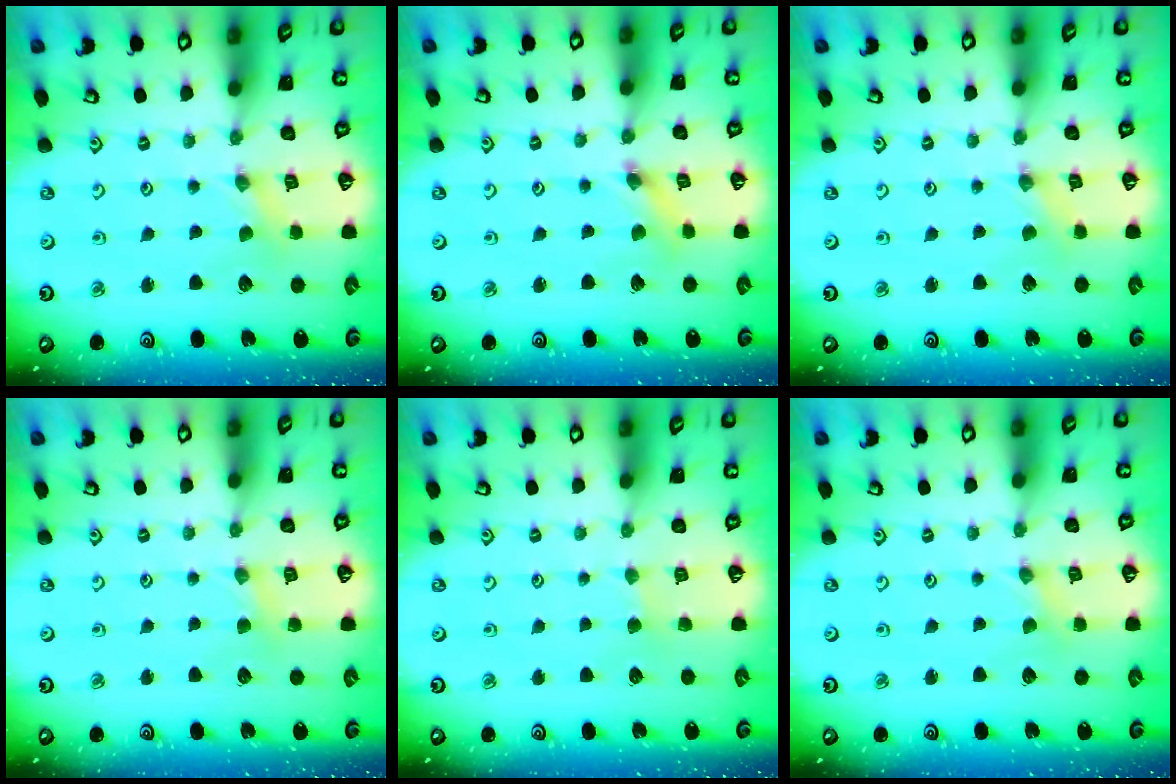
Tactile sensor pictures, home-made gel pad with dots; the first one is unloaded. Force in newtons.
{"total": 2.0, "press": 2.0, "slide": 0.1}
{"total": 0.8, "press": 0.8, "slide": 0.2}
{"total": 2.8, "press": 2.8, "slide": 0.3}
{"total": 2.0, "press": 2.0, "slide": 0.5}
{"total": 0.0}